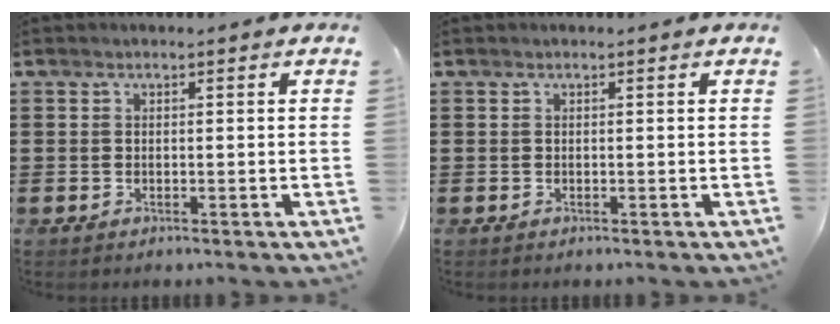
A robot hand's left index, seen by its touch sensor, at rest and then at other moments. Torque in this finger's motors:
{"motor_torque": [0.00, 0.00, 0.01, 0.00]}